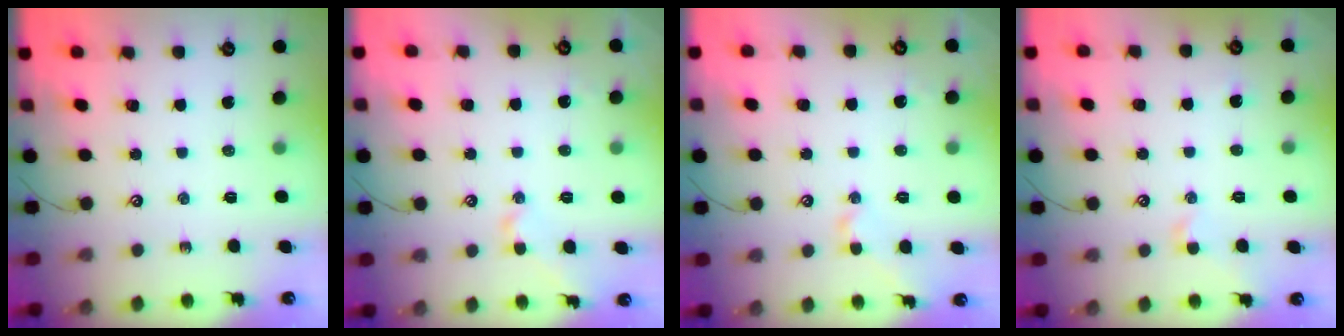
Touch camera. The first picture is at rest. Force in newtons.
{"total": 0.6, "press": 0.6, "slide": 0.1}
{"total": 0.6, "press": 0.6, "slide": 0.1}
{"total": 1.0, "press": 0.8, "slide": 0.6}